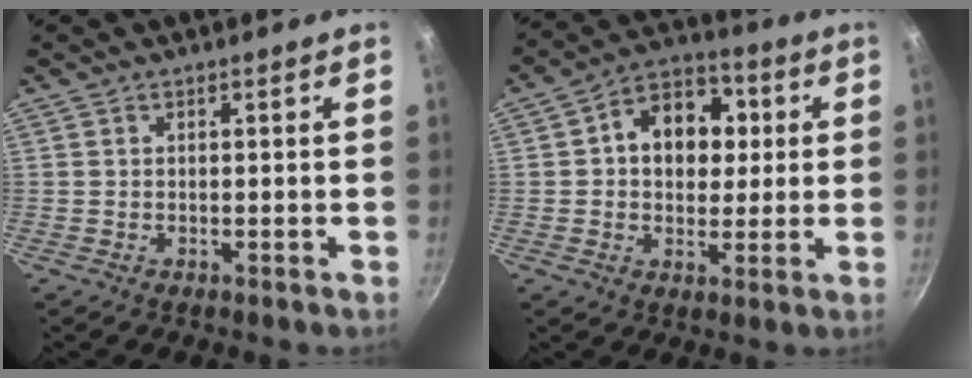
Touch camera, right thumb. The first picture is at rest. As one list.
[{"total": 13.0, "force": [2.2, 9.8, 8.3], "torque": [-0.083, 0.014, 0.019]}]